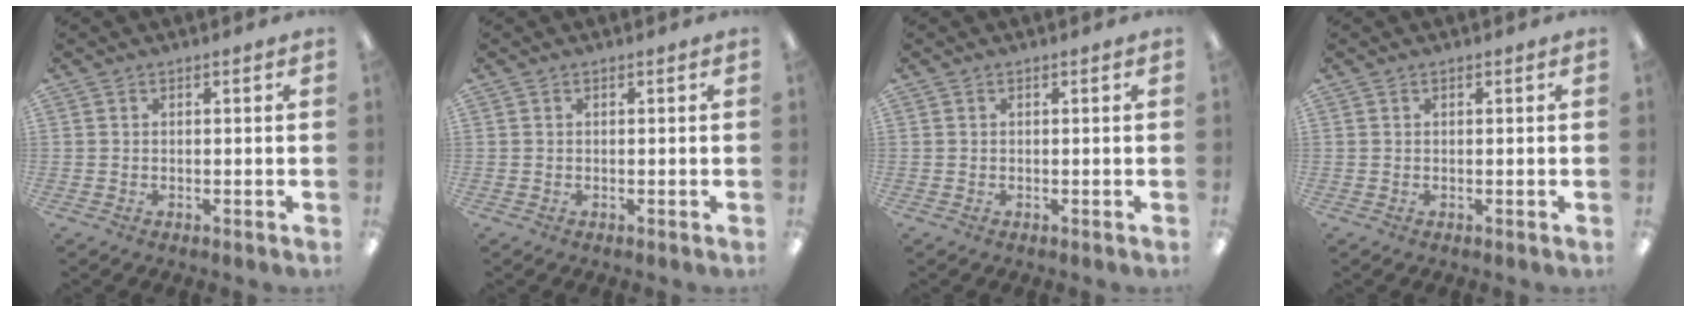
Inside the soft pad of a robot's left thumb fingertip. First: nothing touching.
{"total": 0.0}
{"total": 0.0}
{"total": 0.0}